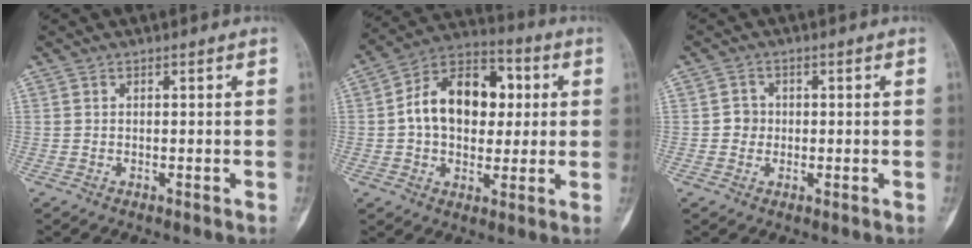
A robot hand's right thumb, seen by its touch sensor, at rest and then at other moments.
{"total": 16.5, "force": [1.9, 11.4, 11.8], "torque": [-0.148, 0.025, 0.021]}
{"total": 2.5, "force": [-0.2, 2.4, 0.7], "torque": [0.005, 0.008, -0.007]}